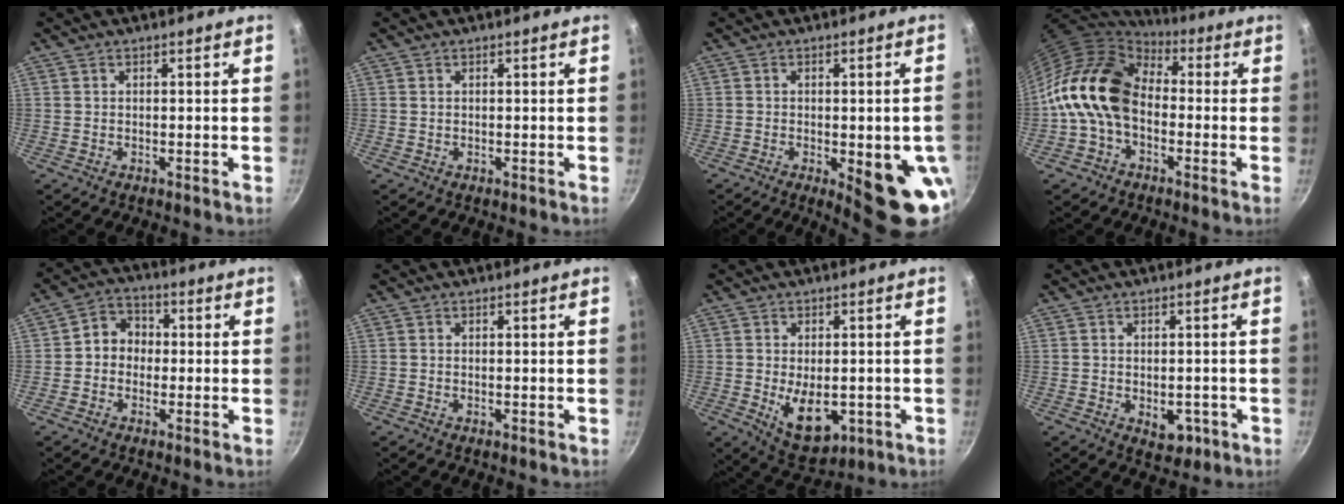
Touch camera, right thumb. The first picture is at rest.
{"total": 0.0}
{"total": 13.3, "force": [-3.5, 4.4, 12.0], "torque": [-0.114, 0.000, -0.035]}
{"total": 15.9, "force": [-0.9, 11.3, 11.1], "torque": [-0.174, 0.039, -0.034]}
{"total": 6.2, "force": [-0.3, 5.4, 3.1], "torque": [-0.018, 0.017, -0.020]}
{"total": 0.0}
{"total": 9.7, "force": [-1.8, 5.8, 7.6], "torque": [-0.096, -0.010, -0.006]}
{"total": 4.8, "force": [-1.5, 3.2, 3.4], "torque": [-0.025, 0.005, -0.013]}